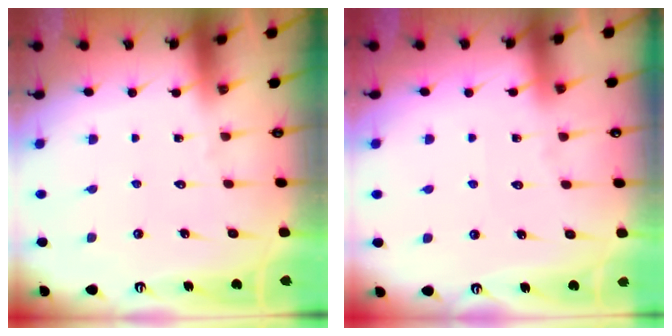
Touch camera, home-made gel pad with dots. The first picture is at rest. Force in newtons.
{"total": 2.8, "press": 2.8, "slide": 0.4}